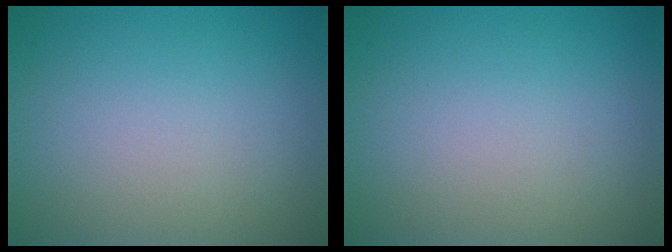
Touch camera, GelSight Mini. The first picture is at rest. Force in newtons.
{"total": 0.0}